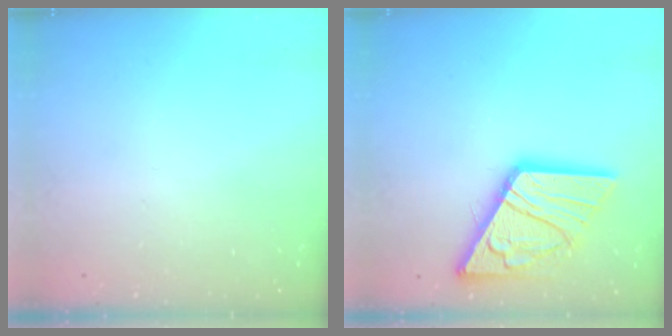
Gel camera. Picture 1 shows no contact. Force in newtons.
{"total": 15.6, "press": 15.5, "slide": 1.5}